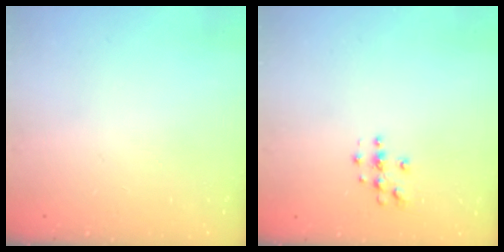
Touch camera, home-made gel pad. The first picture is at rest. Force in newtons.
{"total": 3.7, "press": 3.7, "slide": 0.2}